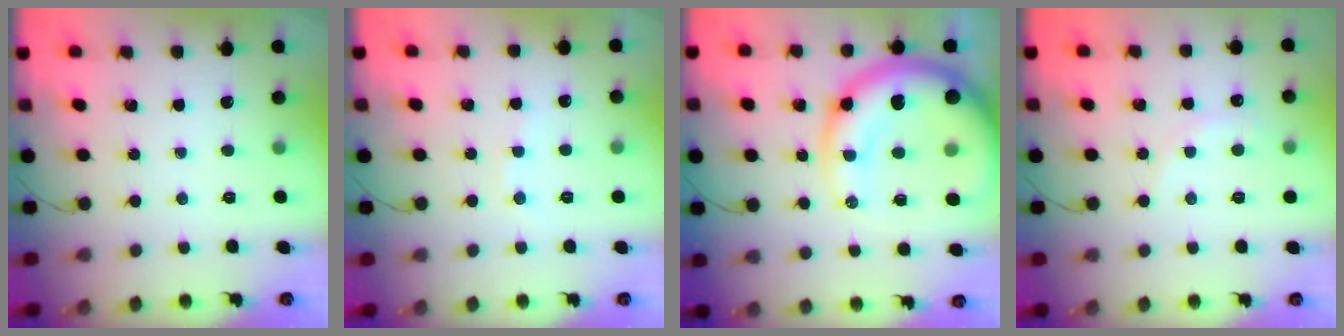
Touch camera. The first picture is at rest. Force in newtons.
{"total": 4.2, "press": 4.0, "slide": 1.2}
{"total": 20.8, "press": 20.2, "slide": 5.0}
{"total": 4.6, "press": 4.3, "slide": 1.4}